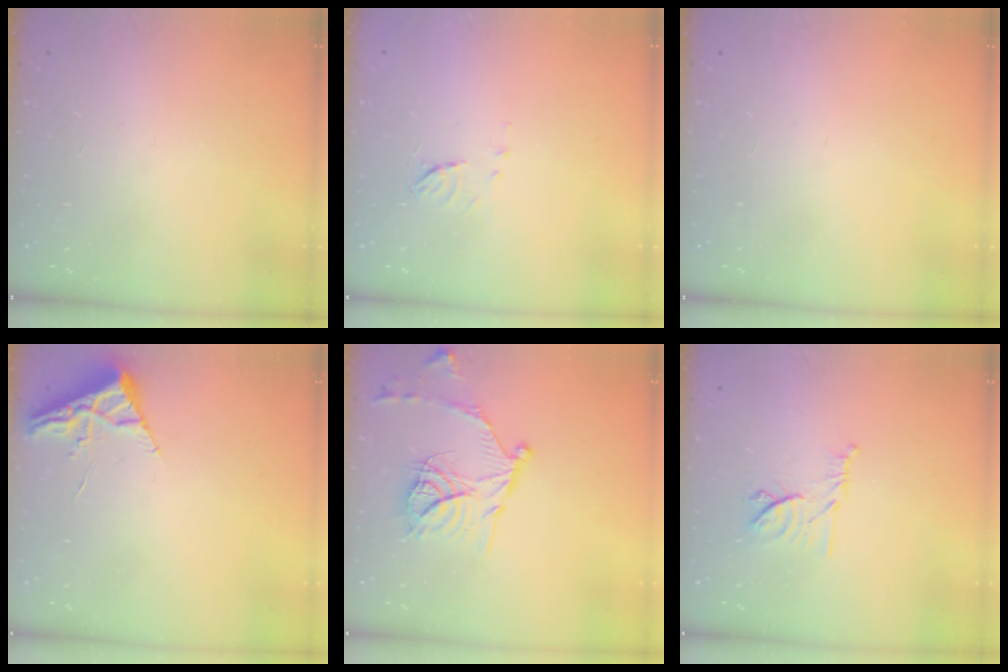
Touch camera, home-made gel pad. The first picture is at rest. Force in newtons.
{"total": 5.3, "press": 5.3, "slide": 0.6}
{"total": 0.0}
{"total": 3.9, "press": 3.9, "slide": 0.5}
{"total": 16.5, "press": 16.5, "slide": 1.6}
{"total": 9.7, "press": 9.7, "slide": 0.6}